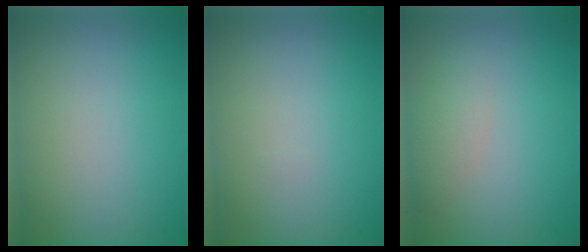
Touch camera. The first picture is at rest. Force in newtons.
{"total": 0.0}
{"total": 2.0, "press": 2.0, "slide": 0.0}